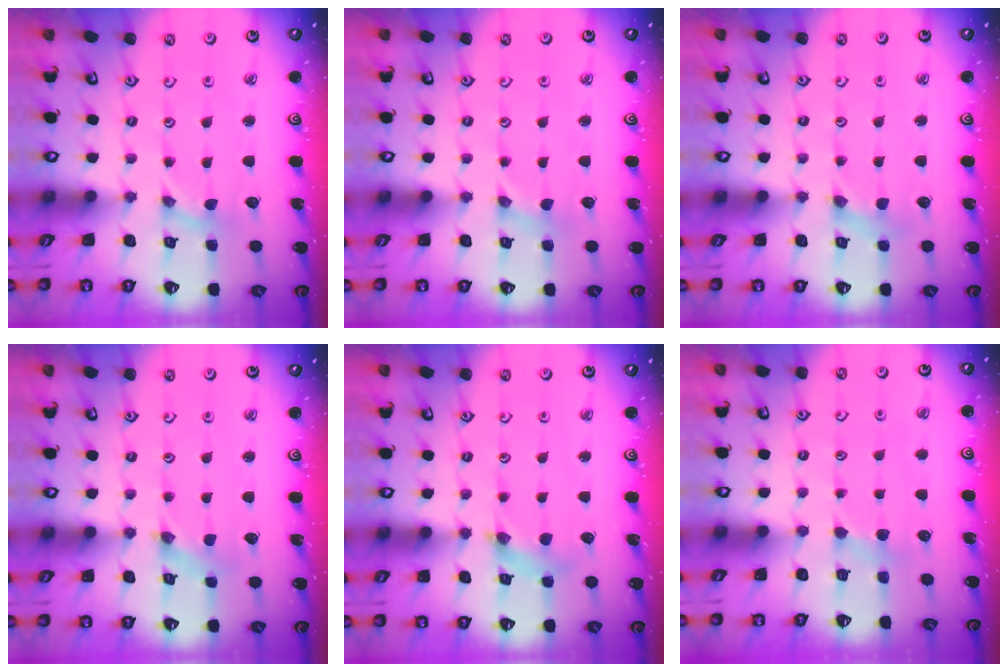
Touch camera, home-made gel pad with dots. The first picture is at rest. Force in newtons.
{"total": 0.0}
{"total": 1.6, "press": 1.6, "slide": 0.1}
{"total": 1.2, "press": 1.2, "slide": 0.2}
{"total": 4.7, "press": 4.7, "slide": 0.3}
{"total": 3.0, "press": 2.9, "slide": 0.3}